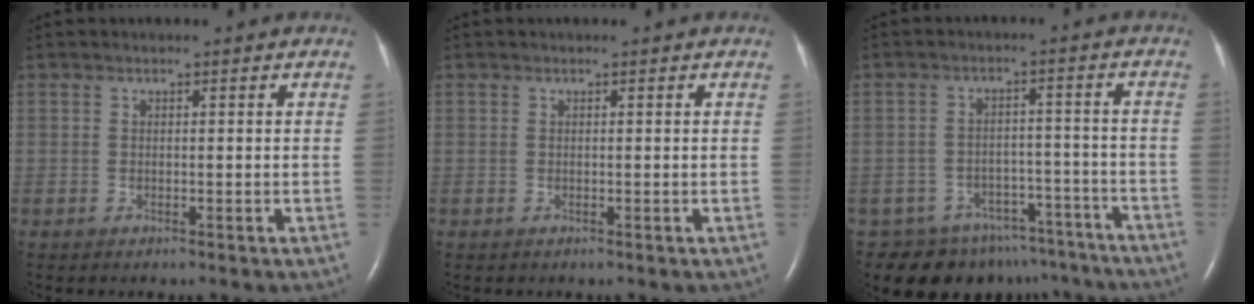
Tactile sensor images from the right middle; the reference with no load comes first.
{"total": 0.0}
{"total": 10.6, "force": [-8.0, 6.7, 1.9], "torque": [-0.032, 0.018, -0.098]}